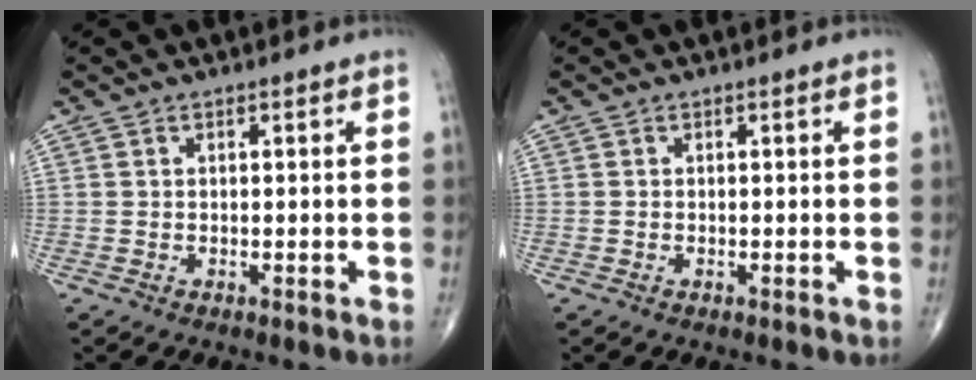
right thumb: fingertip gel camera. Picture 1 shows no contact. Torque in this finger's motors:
{"motor_torque": [0.16, 0.01, -0.11, -0.18, 0.00]}